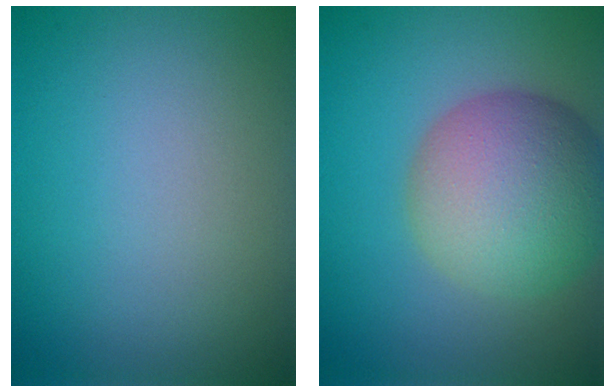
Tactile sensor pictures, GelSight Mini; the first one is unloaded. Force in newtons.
{"total": 9.0, "press": 9.0, "slide": 0.4}